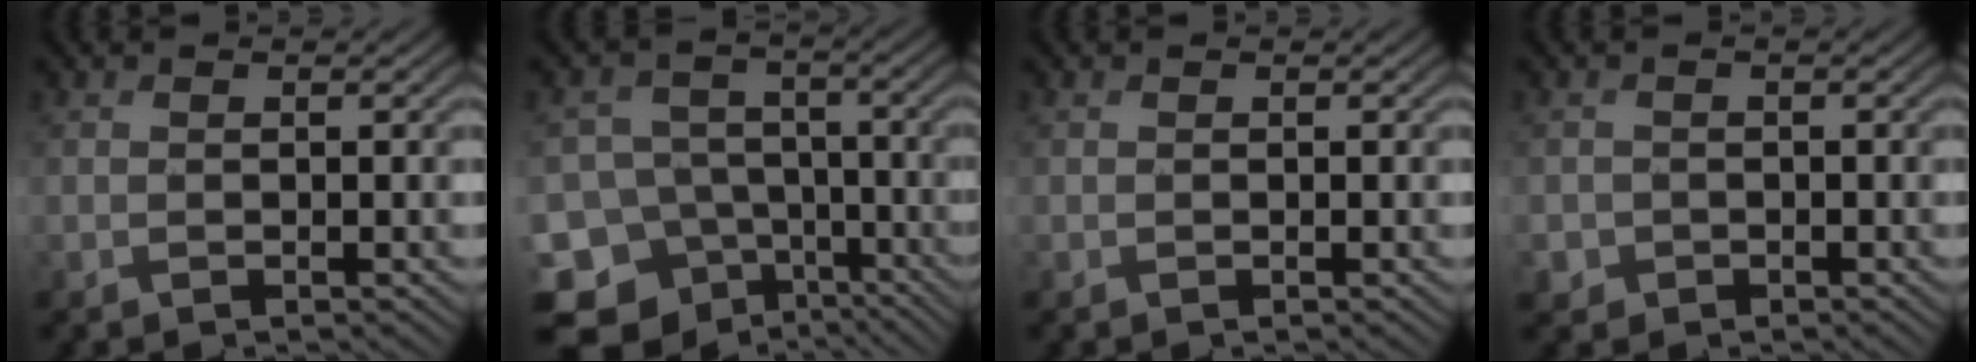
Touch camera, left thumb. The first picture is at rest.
{"total": 15.1, "force": [-10.6, 10.2, 3.5], "torque": [-0.117, -0.035, -0.152]}
{"total": 0.0}
{"total": 1.7, "force": [-0.7, 1.5, 0.2], "torque": [-0.001, -0.007, -0.017]}